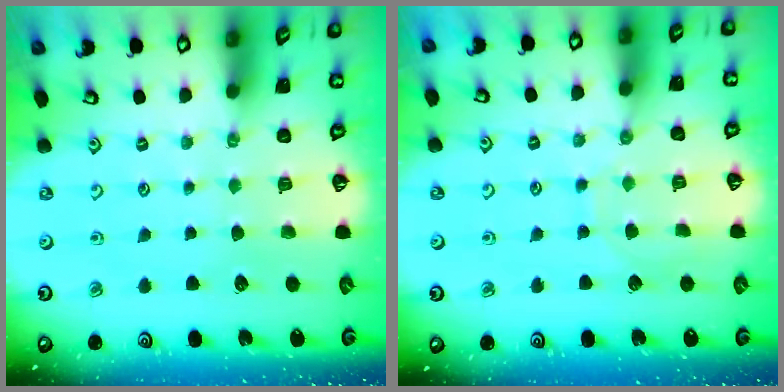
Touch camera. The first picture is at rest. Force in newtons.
{"total": 5.0, "press": 4.9, "slide": 0.5}